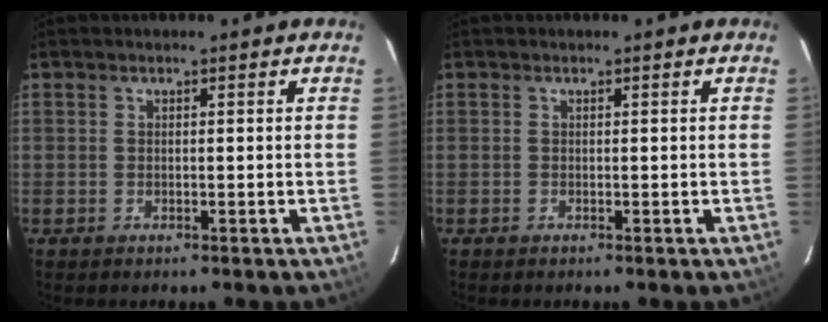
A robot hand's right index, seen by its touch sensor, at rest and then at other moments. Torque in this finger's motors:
{"motor_torque": [0.24, 0.14, 0.03, 0.01]}